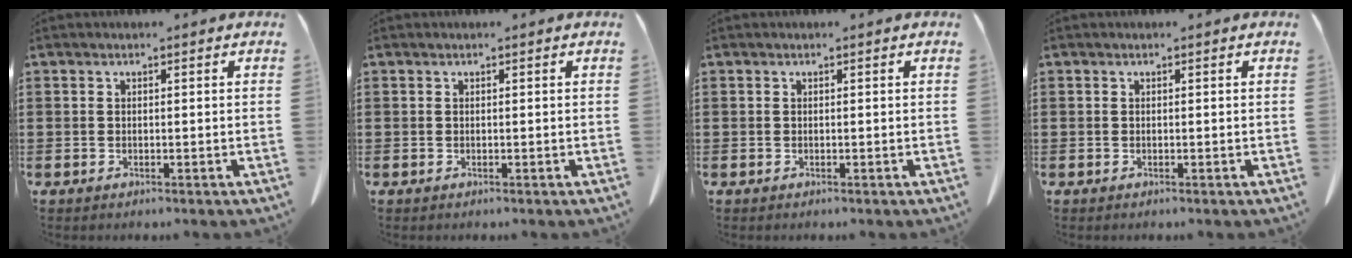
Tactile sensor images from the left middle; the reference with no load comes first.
{"total": 0.0}
{"total": 0.0}
{"total": 0.0}